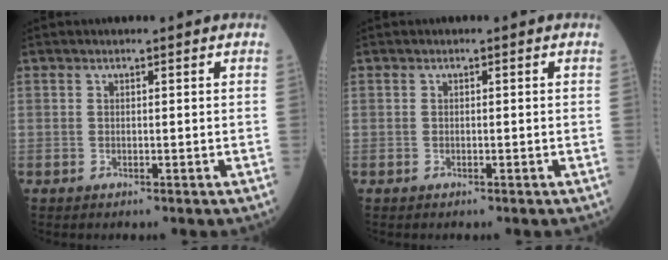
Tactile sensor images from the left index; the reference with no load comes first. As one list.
[{"total": 0.0}]